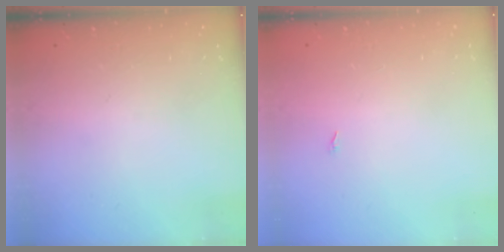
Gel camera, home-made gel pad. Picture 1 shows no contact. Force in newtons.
{"total": 4.0, "press": 1.3, "slide": 3.7}